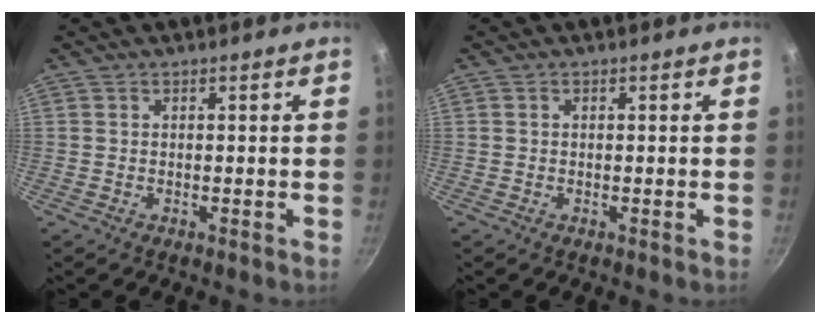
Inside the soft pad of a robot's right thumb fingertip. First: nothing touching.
{"total": 0.0}